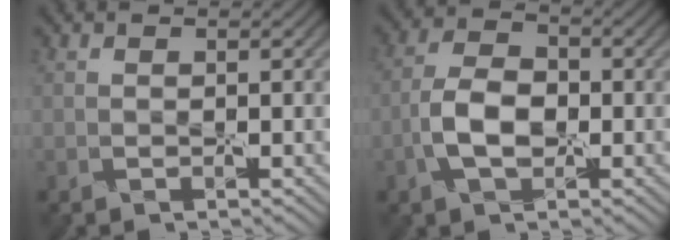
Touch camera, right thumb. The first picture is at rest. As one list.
[{"total": 4.9, "force": [-1.7, 2.8, 3.7], "torque": [-0.077, 0.012, -0.042]}]